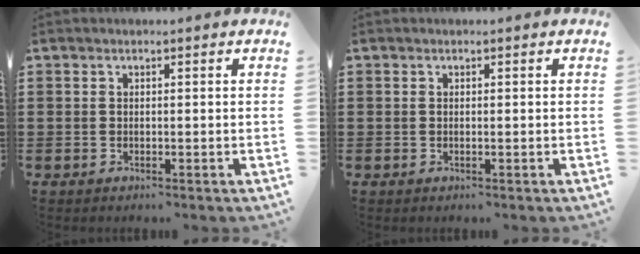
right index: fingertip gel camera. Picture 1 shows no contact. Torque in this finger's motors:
{"motor_torque": [1.12, 1.01, 0.00, 0.00]}